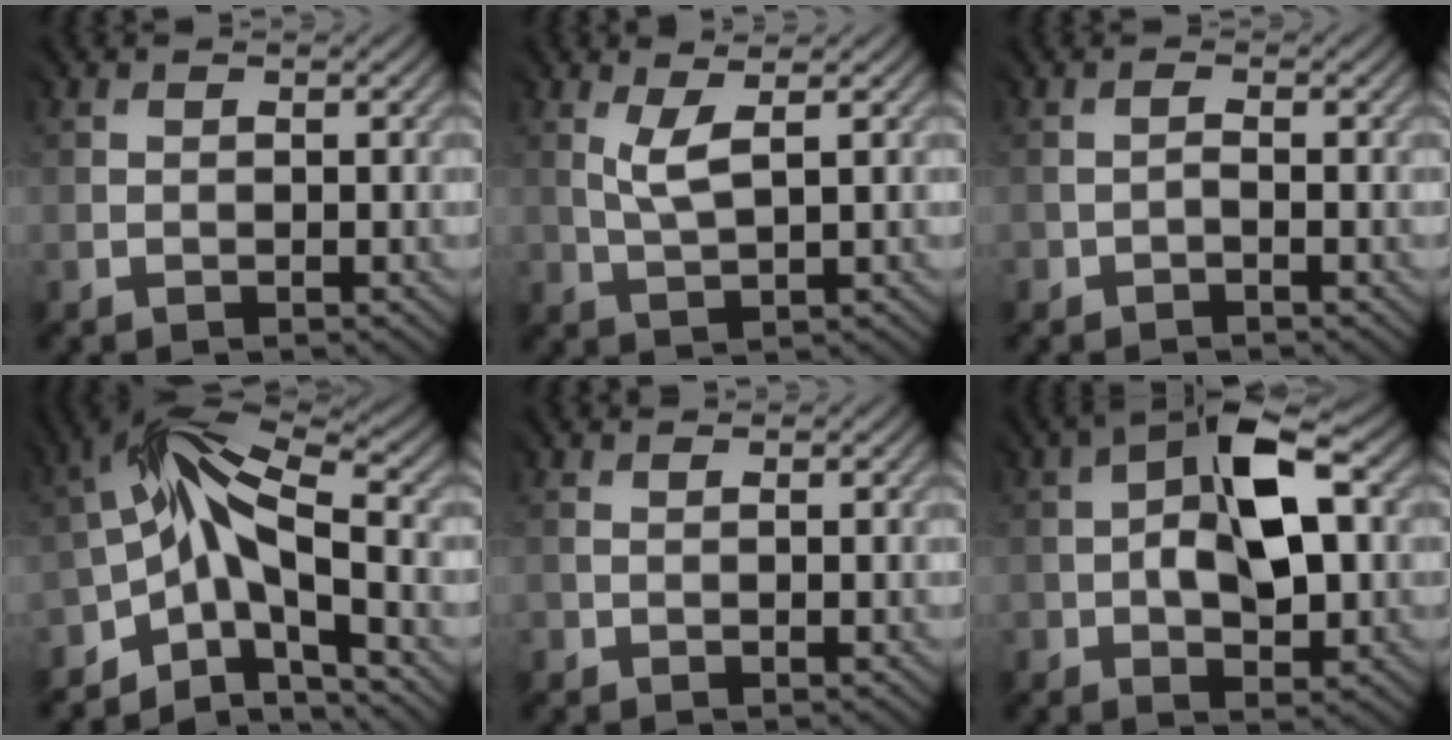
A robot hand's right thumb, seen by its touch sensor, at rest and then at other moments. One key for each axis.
{"total": 2.6, "fx": 1.2, "fy": 0.6, "fz": 2.2, "tx": -0.061, "ty": 0.001, "tz": 0.029}
{"total": 0.8, "fx": -0.8, "fy": -0.1, "fz": -0.1, "tx": 0.001, "ty": 0.002, "tz": -0.017}
{"total": 7.7, "fx": -3.0, "fy": 3.2, "fz": 6.3, "tx": -0.099, "ty": 0.019, "tz": -0.072}
{"total": 0.0}
{"total": 8.9, "fx": 0.6, "fy": 4.9, "fz": 7.4, "tx": -0.136, "ty": 0.010, "tz": 0.007}